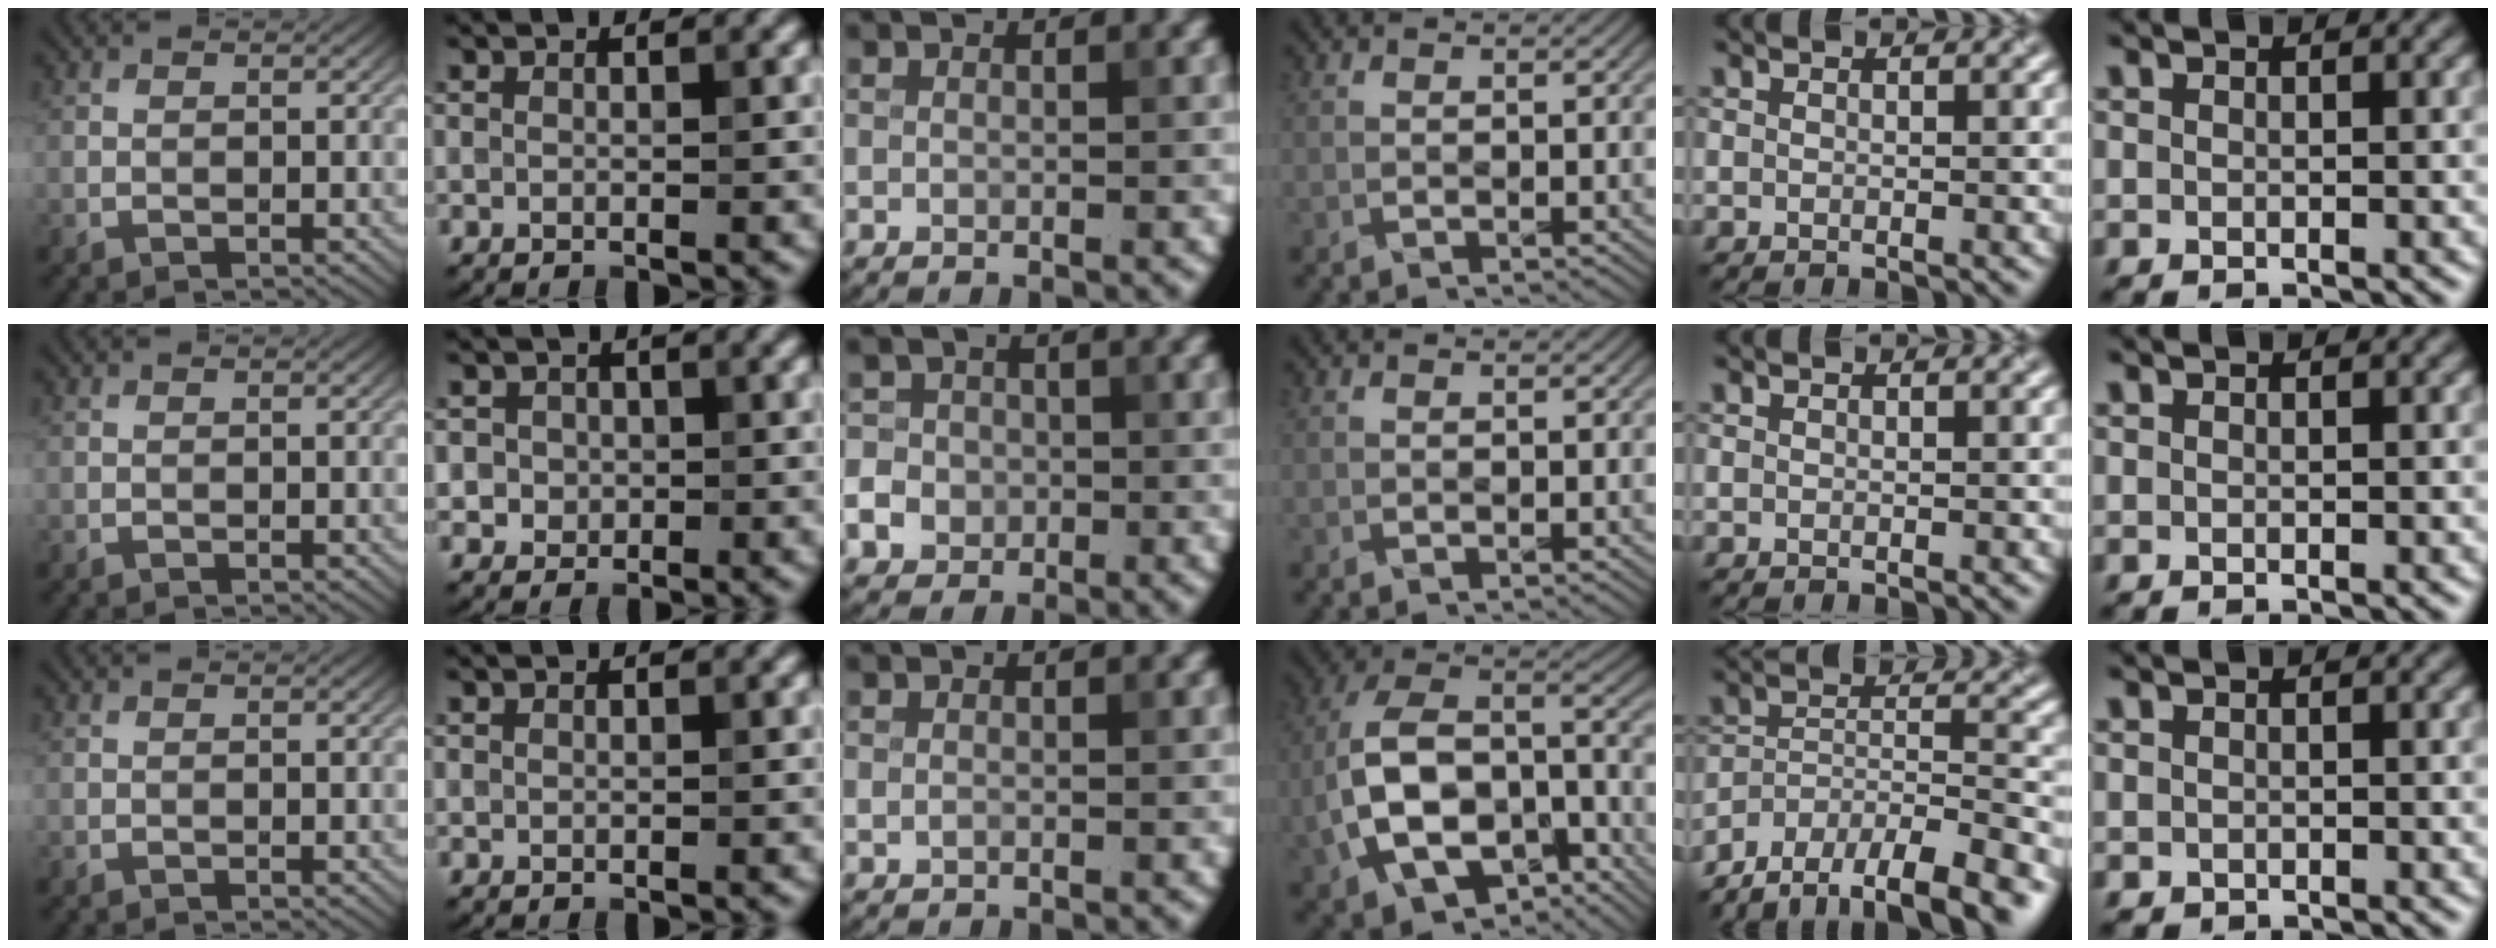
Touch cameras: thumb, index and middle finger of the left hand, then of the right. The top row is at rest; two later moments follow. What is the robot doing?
{"motion": "fold", "object": "cloth"}